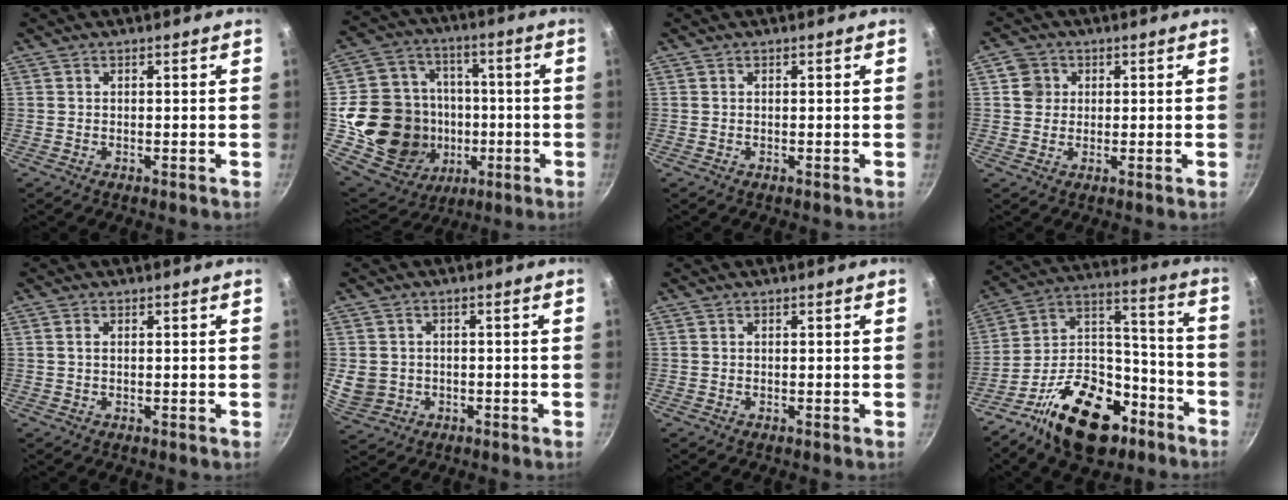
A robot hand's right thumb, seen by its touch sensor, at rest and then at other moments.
{"total": 21.3, "force": [-2.3, 18.7, 10.0], "torque": [-0.168, 0.039, -0.023]}
{"total": 0.0}
{"total": 4.0, "force": [1.1, 3.7, 1.0], "torque": [0.007, 0.004, 0.013]}
{"total": 1.3, "force": [0.4, 0.7, 1.0], "torque": [-0.019, 0.002, 0.007]}
{"total": 5.6, "force": [-0.7, 5.0, 2.5], "torque": [-0.041, 0.005, -0.004]}
{"total": 0.0}
{"total": 22.7, "force": [-13.0, 12.8, 13.5], "torque": [-0.172, 0.096, -0.217]}